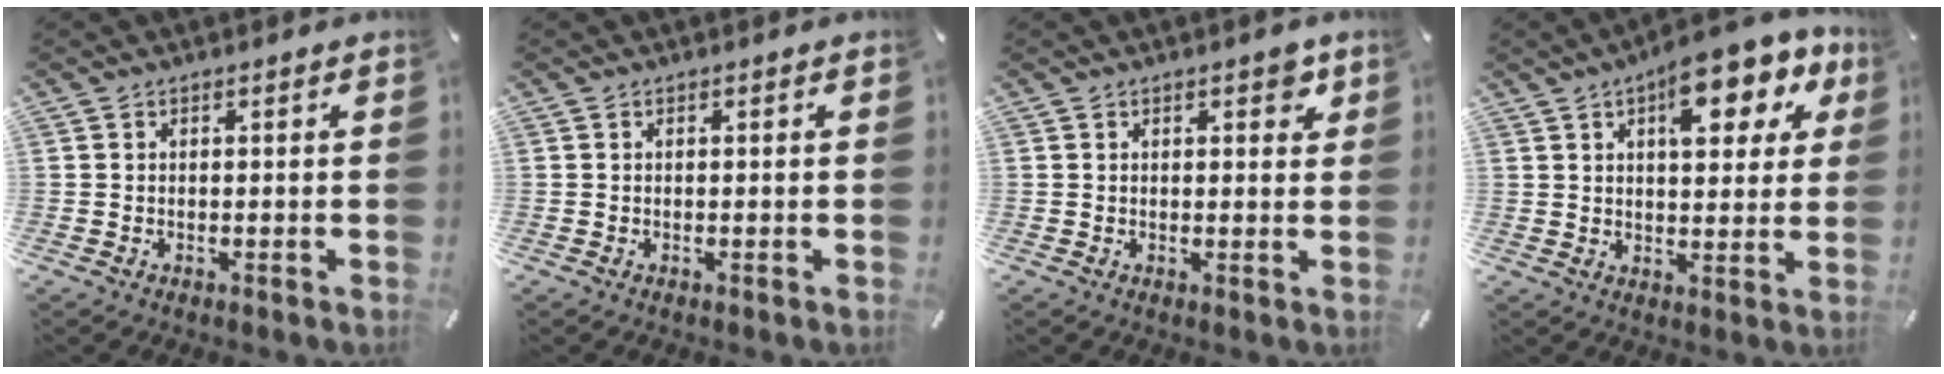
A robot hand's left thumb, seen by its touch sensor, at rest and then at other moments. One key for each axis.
{"total": 0.0}
{"total": 3.2, "fx": 1.5, "fy": 1.7, "fz": 2.2, "tx": -0.024, "ty": -0.002, "tz": 0.019}
{"total": 14.0, "fx": 7.4, "fy": 6.8, "fz": 9.7, "tx": -0.122, "ty": -0.035, "tz": 0.122}